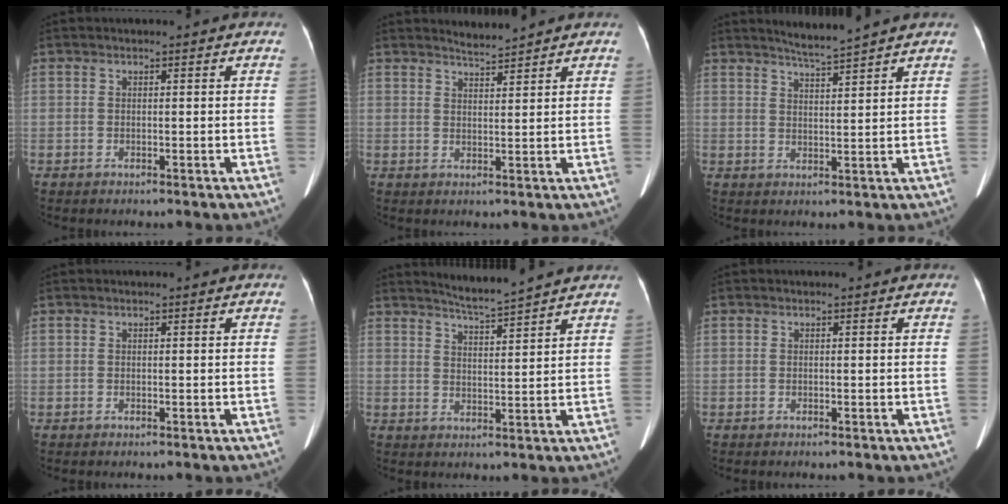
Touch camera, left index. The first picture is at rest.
{"total": 2.4, "force": [2.3, -0.5, 0.0], "torque": [-0.006, -0.002, 0.048]}
{"total": 4.0, "force": [3.6, -1.4, 1.1], "torque": [-0.024, -0.010, 0.070]}
{"total": 0.0}
{"total": 5.5, "force": [5.2, -1.4, 1.3], "torque": [-0.032, -0.008, 0.089]}
{"total": 0.0}